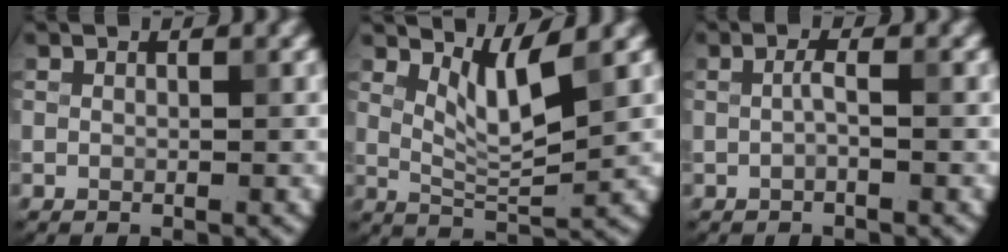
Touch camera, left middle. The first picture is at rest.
{"total": 3.4, "force": [1.9, 0.5, 2.7], "torque": [-0.061, -0.010, 0.044]}
{"total": 0.7, "force": [-0.3, -0.2, 0.6], "torque": [-0.017, 0.005, -0.003]}